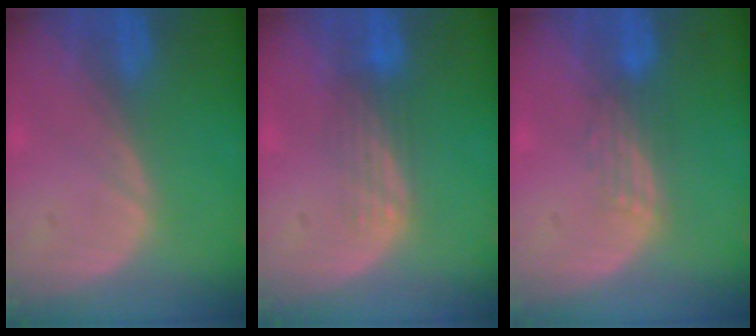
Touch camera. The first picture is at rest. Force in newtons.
{"total": 3.7, "press": 3.0, "slide": 2.2}
{"total": 2.8, "press": 2.4, "slide": 1.4}